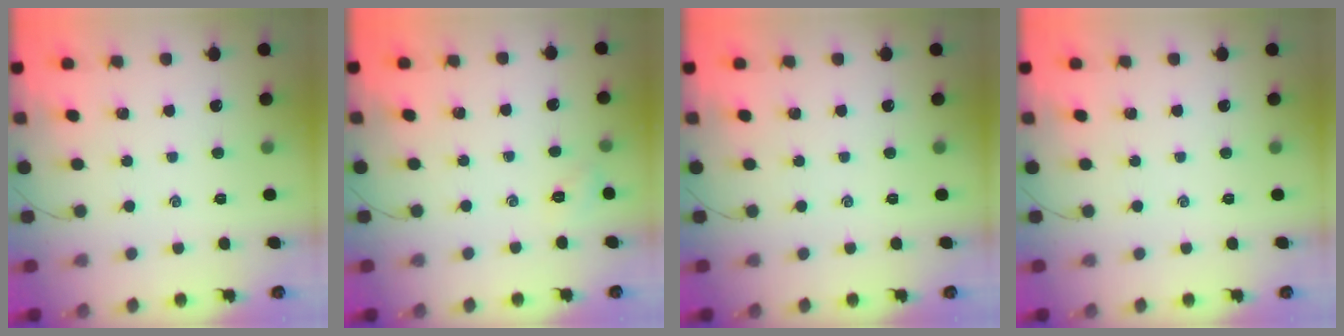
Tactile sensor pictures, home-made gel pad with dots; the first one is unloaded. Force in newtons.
{"total": 2.1, "press": 2.1, "slide": 0.6}
{"total": 0.0}
{"total": 0.0}